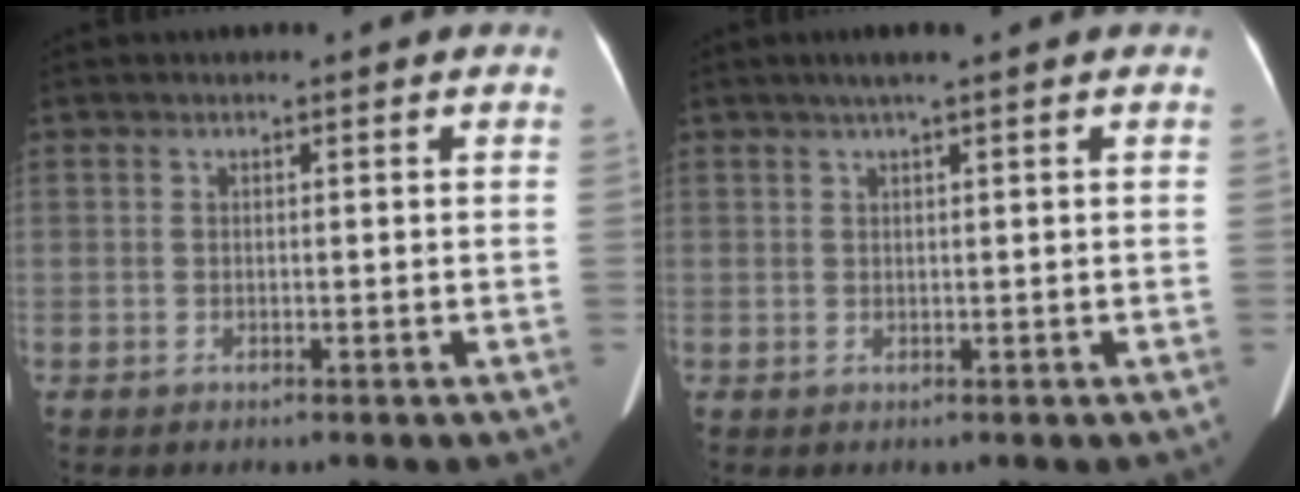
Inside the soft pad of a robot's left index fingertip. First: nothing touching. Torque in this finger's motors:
{"motor_torque": [0.27, -0.01, -0.03, 0.05]}